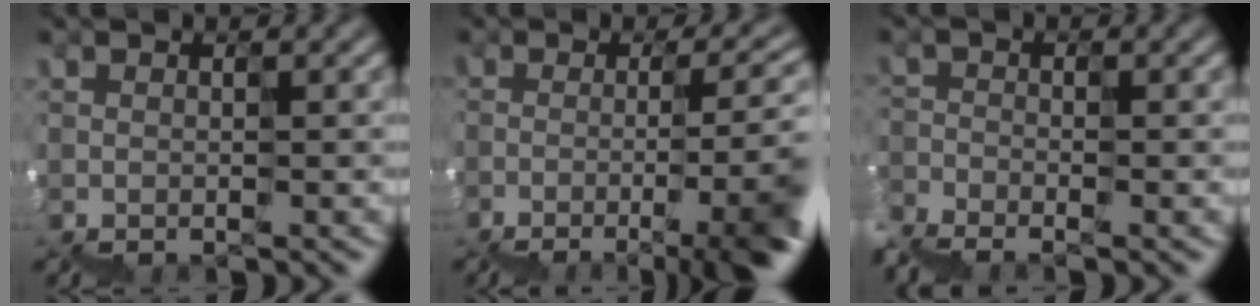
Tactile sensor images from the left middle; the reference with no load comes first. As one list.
[{"total": 8.2, "force": [-3.0, 2.7, 7.2], "torque": [-0.104, 0.007, -0.042]}, {"total": 3.6, "force": [-3.5, 0.3, 0.8], "torque": [-0.039, -0.004, -0.075]}]